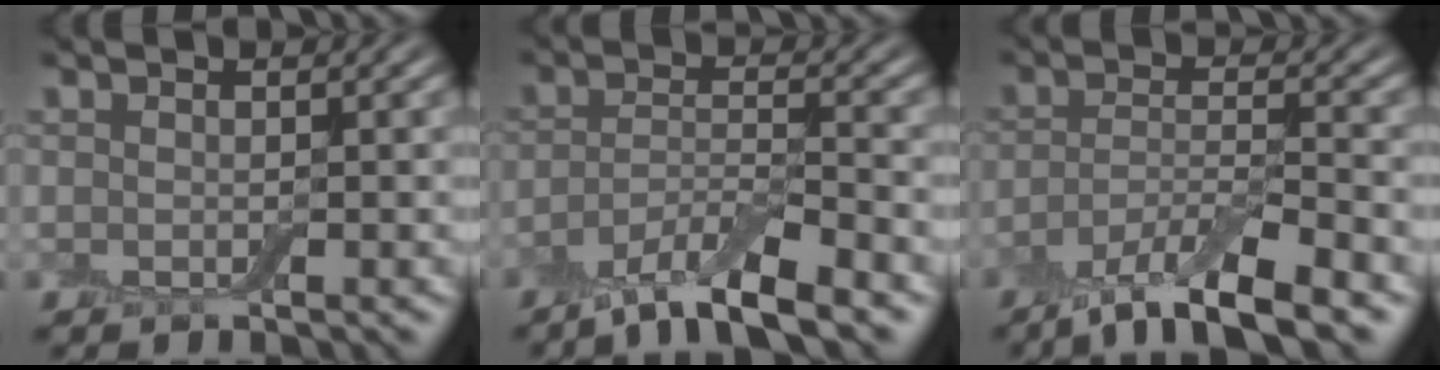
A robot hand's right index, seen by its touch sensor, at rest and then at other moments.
{"total": 6.3, "force": [-4.5, 1.4, 4.1], "torque": [-0.070, -0.005, -0.087]}
{"total": 6.9, "force": [-4.8, 1.7, 4.6], "torque": [-0.079, -0.006, -0.090]}